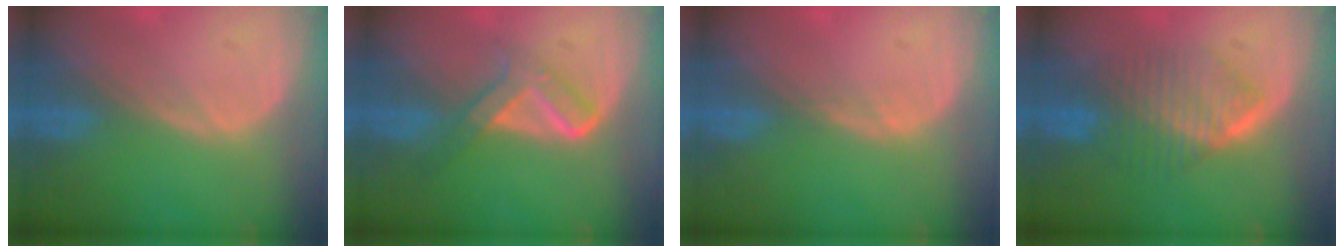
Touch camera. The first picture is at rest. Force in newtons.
{"total": 5.1, "press": 4.9, "slide": 1.5}
{"total": 0.8, "press": 0.6, "slide": 0.5}
{"total": 6.4, "press": 6.4, "slide": 0.9}